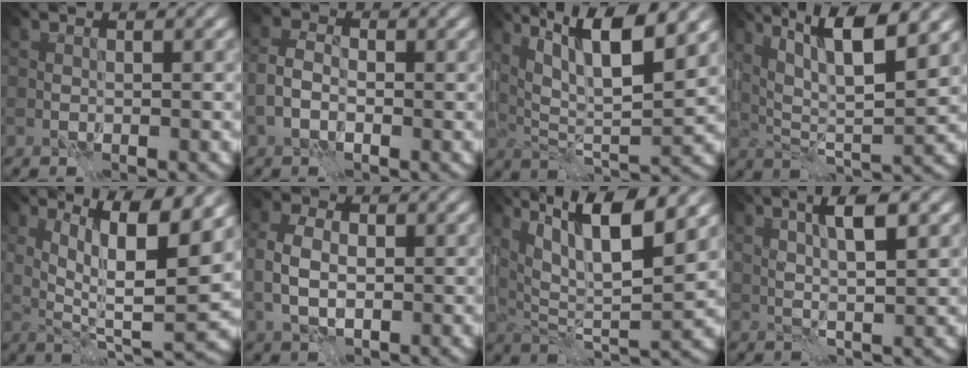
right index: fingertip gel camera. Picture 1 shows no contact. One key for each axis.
{"total": 2.4, "fx": -0.9, "fy": 1.5, "fz": 1.6, "tx": -0.031, "ty": 0.005, "tz": -0.026}
{"total": 9.9, "fx": 5.6, "fy": 2.4, "fz": 7.8, "tx": -0.138, "ty": 0.009, "tz": 0.088}
{"total": 8.8, "fx": 4.8, "fy": 1.9, "fz": 7.1, "tx": -0.126, "ty": 0.005, "tz": 0.078}
{"total": 10.5, "fx": 4.4, "fy": 2.2, "fz": 9.3, "tx": -0.149, "ty": 0.000, "tz": 0.083}
{"total": 3.7, "fx": -0.1, "fy": 2.4, "fz": 2.8, "tx": -0.063, "ty": 0.003, "tz": -0.004}
{"total": 11.2, "fx": 6.3, "fy": 2.9, "fz": 8.7, "tx": -0.151, "ty": 0.013, "tz": 0.092}
{"total": 4.4, "fx": 1.7, "fy": 0.8, "fz": 4.0, "tx": -0.071, "ty": 0.005, "tz": 0.030}